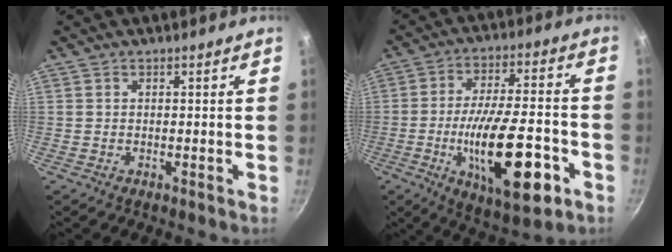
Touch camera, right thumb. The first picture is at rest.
{"total": 20.8, "force": [-6.8, 7.2, 18.3], "torque": [-0.301, 0.020, -0.106]}